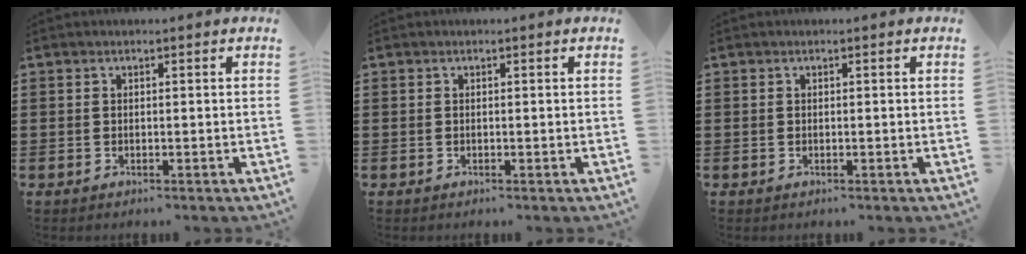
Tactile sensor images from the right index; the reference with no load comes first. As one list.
[{"total": 0.0}, {"total": 0.0}]